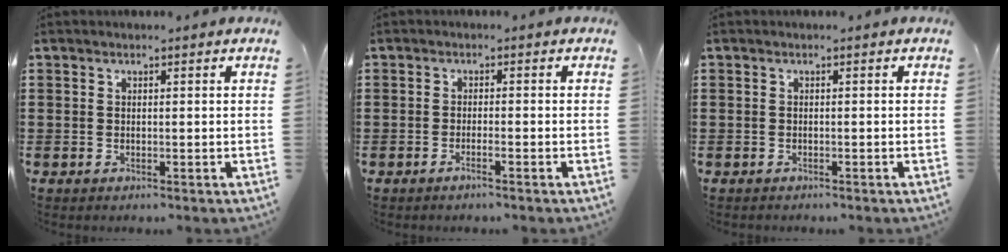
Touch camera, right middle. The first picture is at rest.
{"total": 1.3, "force": [-0.9, -0.1, 0.9], "torque": [-0.015, -0.003, -0.017]}
{"total": 0.5, "force": [-0.5, 0.2, -0.1], "torque": [0.001, 0.002, -0.012]}